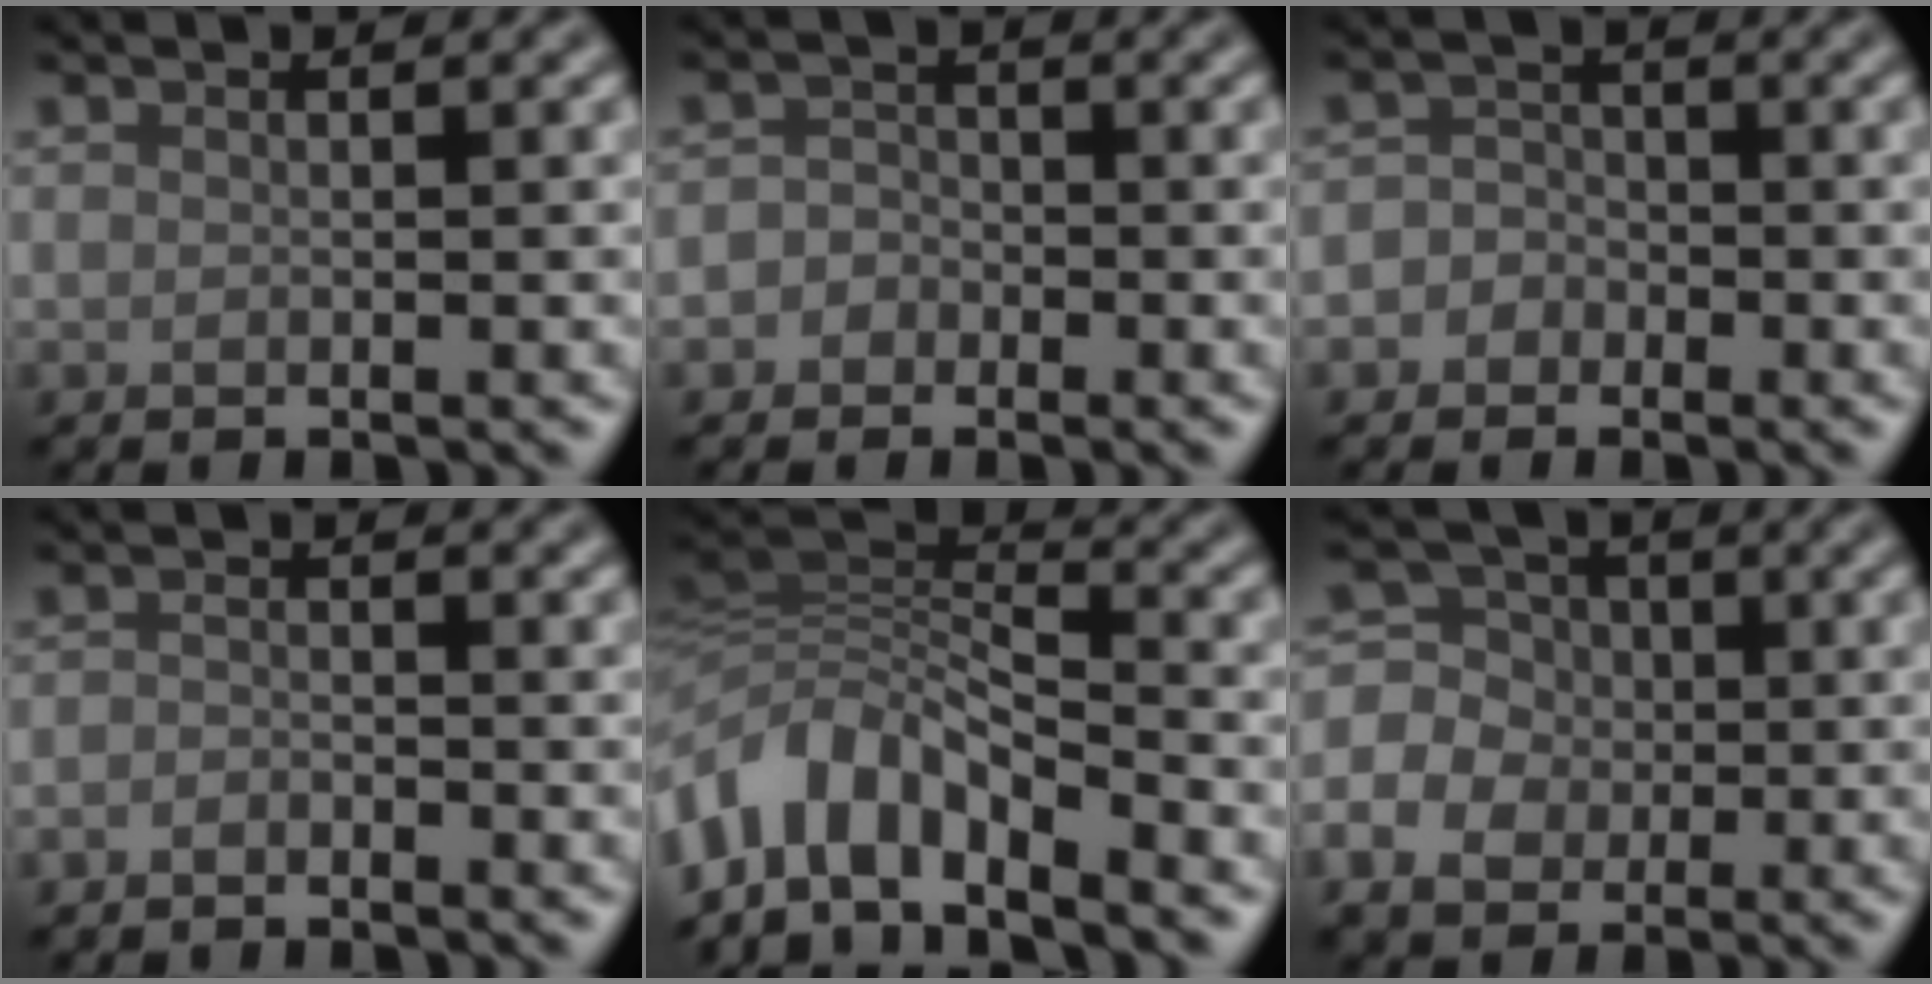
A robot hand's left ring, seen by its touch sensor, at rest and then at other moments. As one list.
[{"total": 1.7, "force": [-0.7, 1.5, 0.3], "torque": [0.019, 0.004, -0.022]}, {"total": 2.8, "force": [-1.2, 2.5, 0.4], "torque": [0.026, 0.008, -0.034]}, {"total": 1.0, "force": [-0.9, 0.4, 0.4], "torque": [-0.007, 0.000, -0.020]}, {"total": 7.6, "force": [-4.9, 3.5, 4.6], "torque": [-0.073, 0.007, -0.103]}, {"total": 5.2, "force": [-1.0, 4.6, 2.3], "torque": [-0.035, 0.012, -0.029]}]